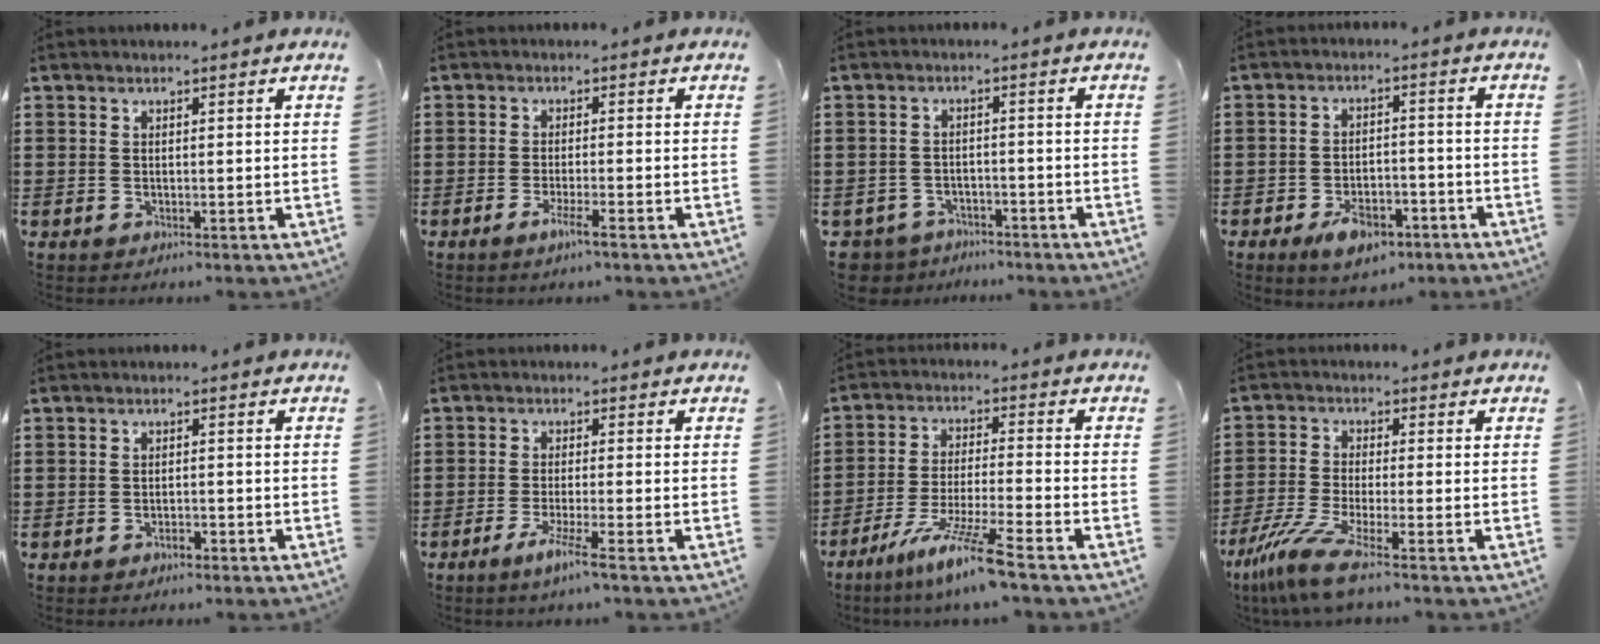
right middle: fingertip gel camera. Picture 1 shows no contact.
{"total": 2.9, "force": [-1.8, 0.1, 2.4], "torque": [-0.039, -0.003, -0.029]}
{"total": 3.4, "force": [-3.3, 0.9, 0.0], "torque": [-0.023, -0.006, -0.075]}
{"total": 6.0, "force": [-4.1, 2.8, 3.4], "torque": [-0.070, 0.009, -0.076]}
{"total": 1.5, "force": [-1.2, 0.4, 0.7], "torque": [-0.018, -0.002, -0.024]}
{"total": 4.0, "force": [-2.7, -0.4, 2.9], "torque": [-0.055, -0.011, -0.046]}
{"total": 9.7, "force": [-7.3, -0.3, 6.4], "torque": [-0.125, -0.012, -0.140]}
{"total": 7.2, "force": [-5.0, 0.7, 5.2], "torque": [-0.124, -0.020, -0.098]}